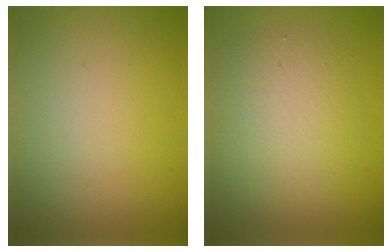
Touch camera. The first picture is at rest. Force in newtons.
{"total": 4.2, "press": 4.2, "slide": 0.0}